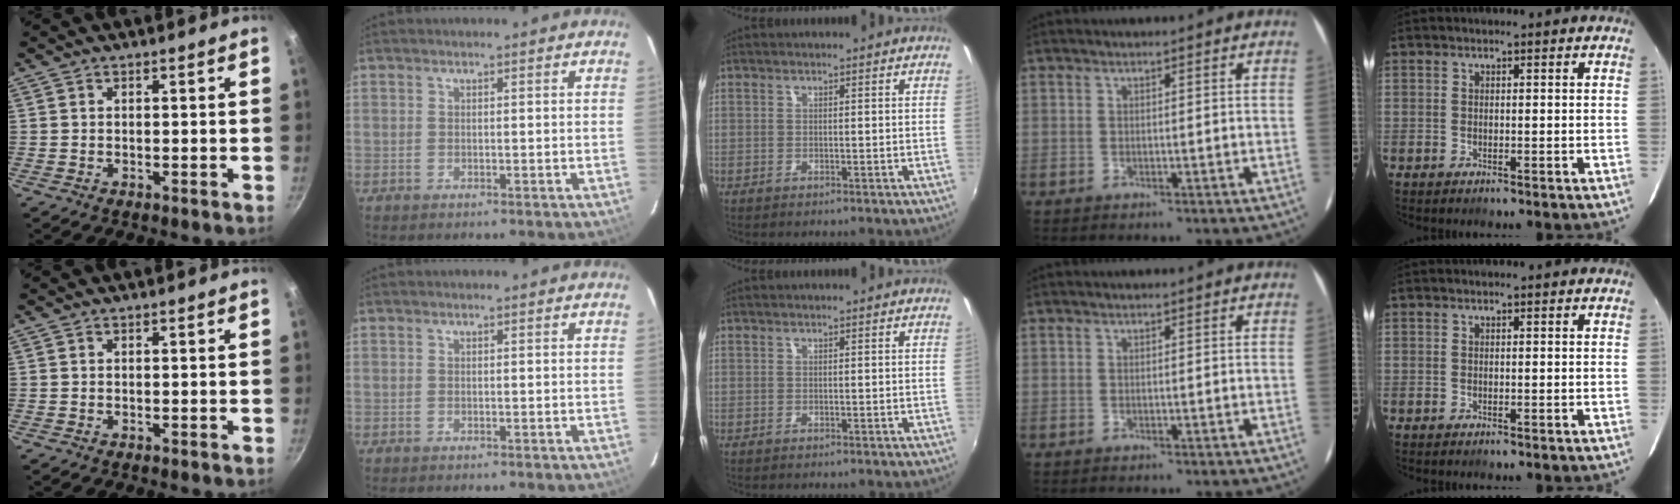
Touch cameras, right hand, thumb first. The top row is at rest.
{}